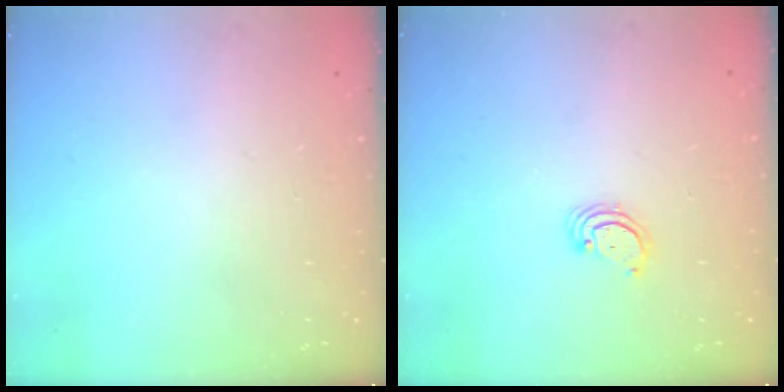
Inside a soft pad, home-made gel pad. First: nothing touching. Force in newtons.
{"total": 2.3, "press": 2.3, "slide": 0.2}